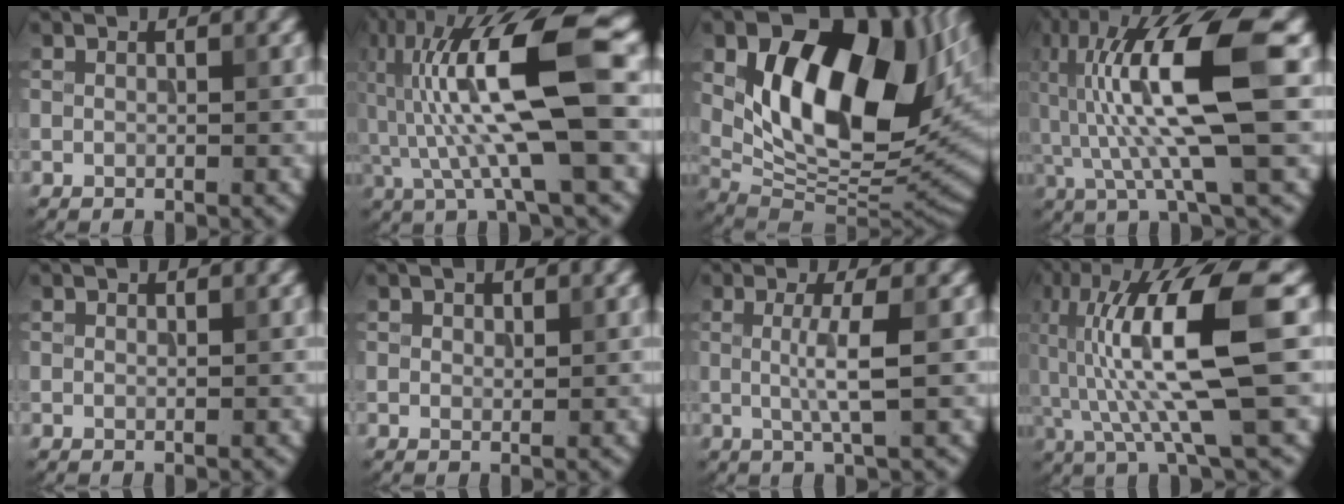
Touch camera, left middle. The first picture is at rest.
{"total": 11.7, "force": [0.4, 2.5, 11.4], "torque": [-0.222, 0.023, 0.006]}
{"total": 15.6, "force": [4.7, 8.5, 12.3], "torque": [-0.183, -0.004, 0.075]}
{"total": 11.5, "force": [0.9, 2.3, 11.2], "torque": [-0.221, 0.015, 0.016]}
{"total": 0.0}
{"total": 0.8, "force": [0.5, 0.6, 0.3], "torque": [-0.004, -0.003, 0.007]}
{"total": 3.2, "force": [0.1, 0.5, 3.2], "torque": [-0.059, -0.002, -0.002]}
{"total": 12.0, "force": [0.4, 2.0, 11.8], "torque": [-0.222, 0.018, 0.012]}